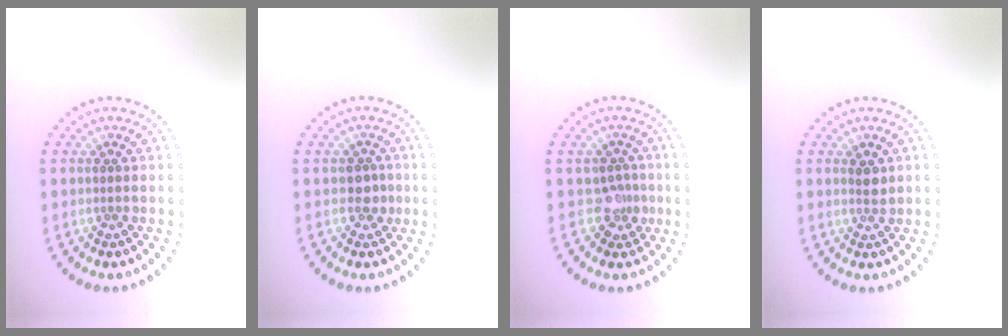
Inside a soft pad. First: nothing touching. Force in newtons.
{"total": 1.7, "press": 1.4, "slide": 0.8}
{"total": 2.1, "press": 1.5, "slide": 1.4}
{"total": 1.2, "press": 1.1, "slide": 0.6}